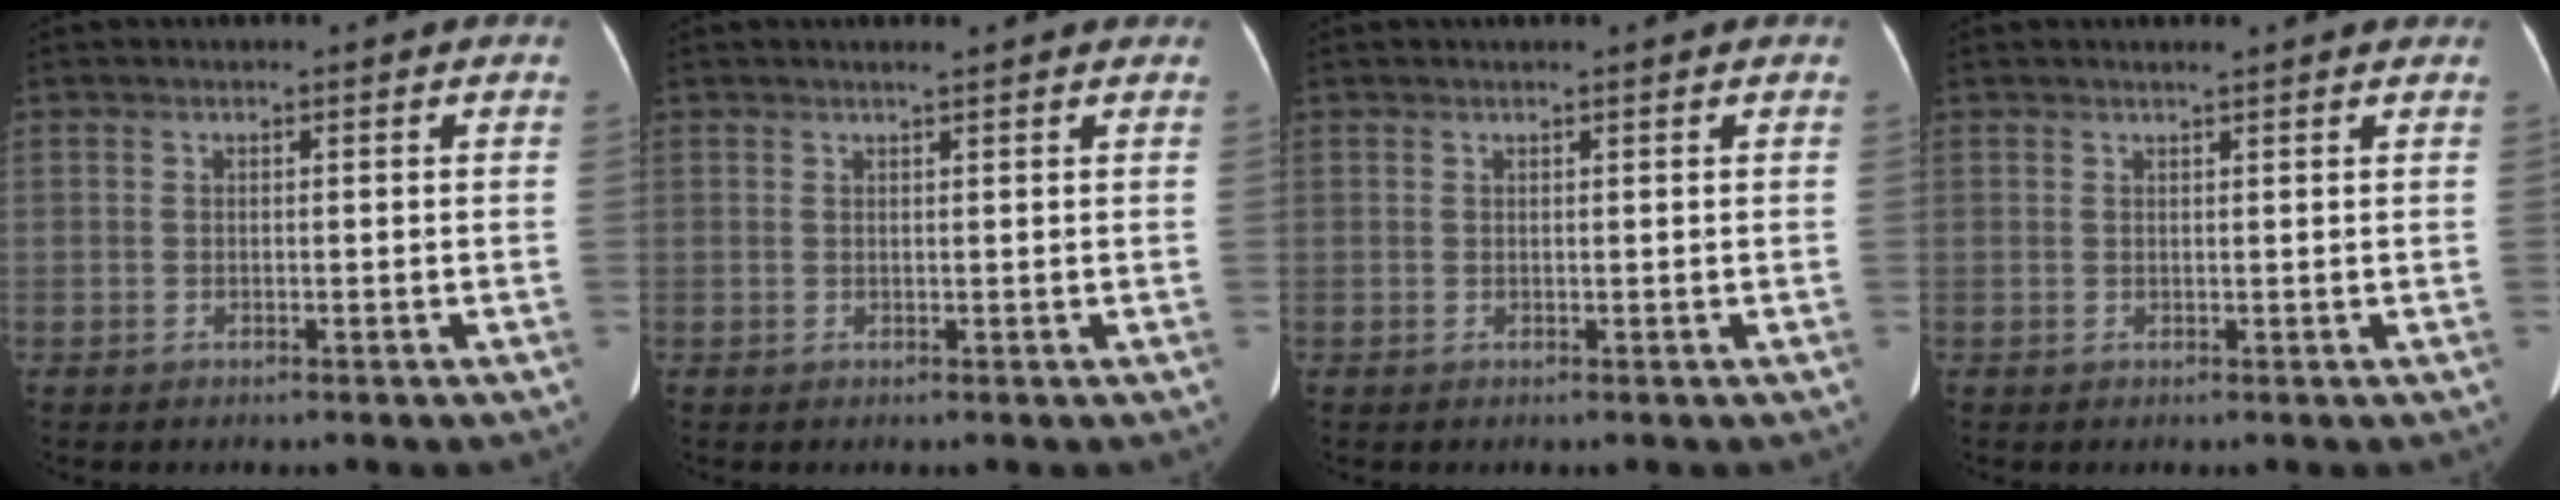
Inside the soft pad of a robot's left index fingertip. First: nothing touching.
{"total": 2.7, "force": [2.4, 0.2, 1.2], "torque": [-0.019, 0.013, 0.027]}
{"total": 1.2, "force": [1.0, -0.2, 0.5], "torque": [-0.003, 0.010, 0.019]}
{"total": 3.0, "force": [2.7, 0.1, 1.2], "torque": [-0.019, 0.013, 0.029]}